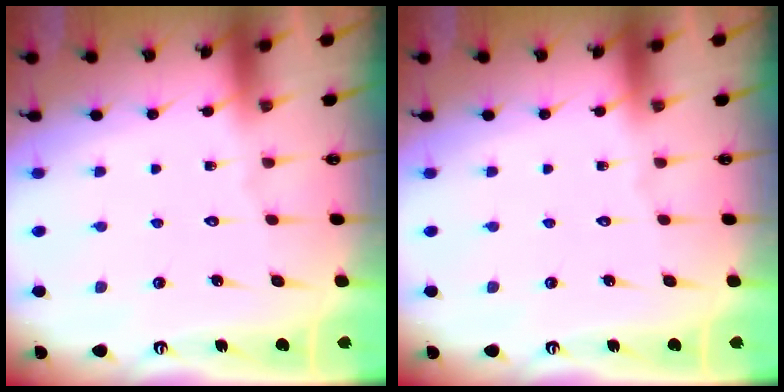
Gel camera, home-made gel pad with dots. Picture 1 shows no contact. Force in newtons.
{"total": 0.0}